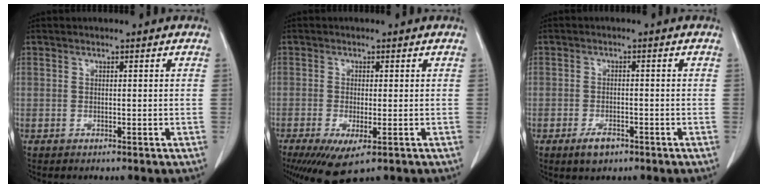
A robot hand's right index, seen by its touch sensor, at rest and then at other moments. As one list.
[{"total": 6.4, "force": [-3.3, 1.7, 5.3], "torque": [-0.083, -0.017, -0.047]}, {"total": 3.1, "force": [-2.0, 1.6, 1.8], "torque": [-0.033, 0.000, -0.028]}]